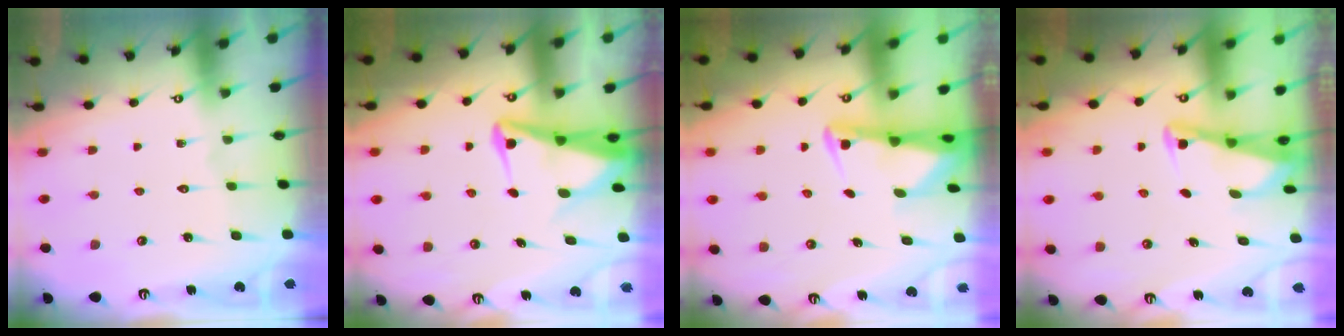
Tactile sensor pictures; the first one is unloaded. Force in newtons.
{"total": 4.8, "press": 4.7, "slide": 0.6}
{"total": 2.7, "press": 2.6, "slide": 0.6}
{"total": 2.9, "press": 2.9, "slide": 0.4}